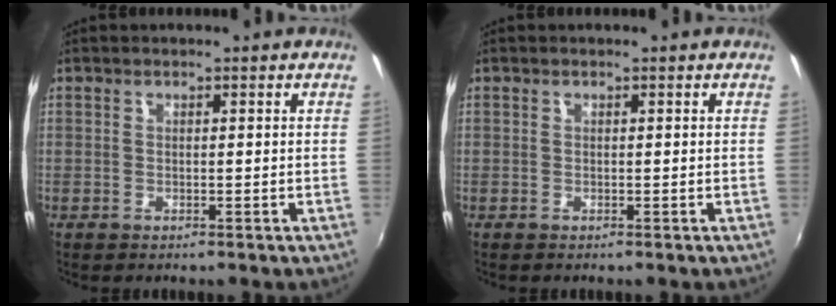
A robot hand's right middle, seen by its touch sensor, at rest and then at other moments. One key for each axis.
{"total": 0.0}